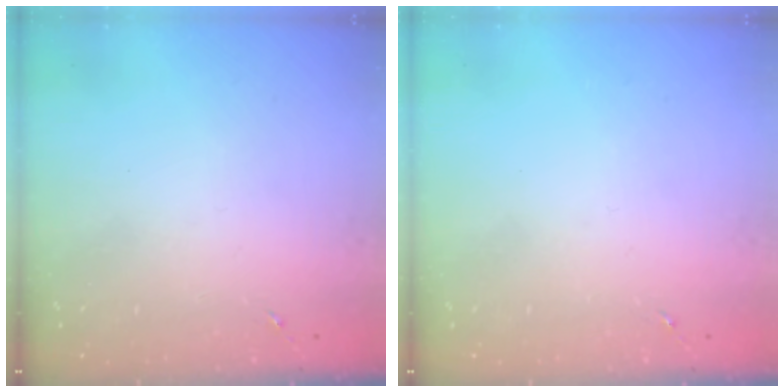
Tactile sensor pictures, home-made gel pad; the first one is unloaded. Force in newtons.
{"total": 0.0}